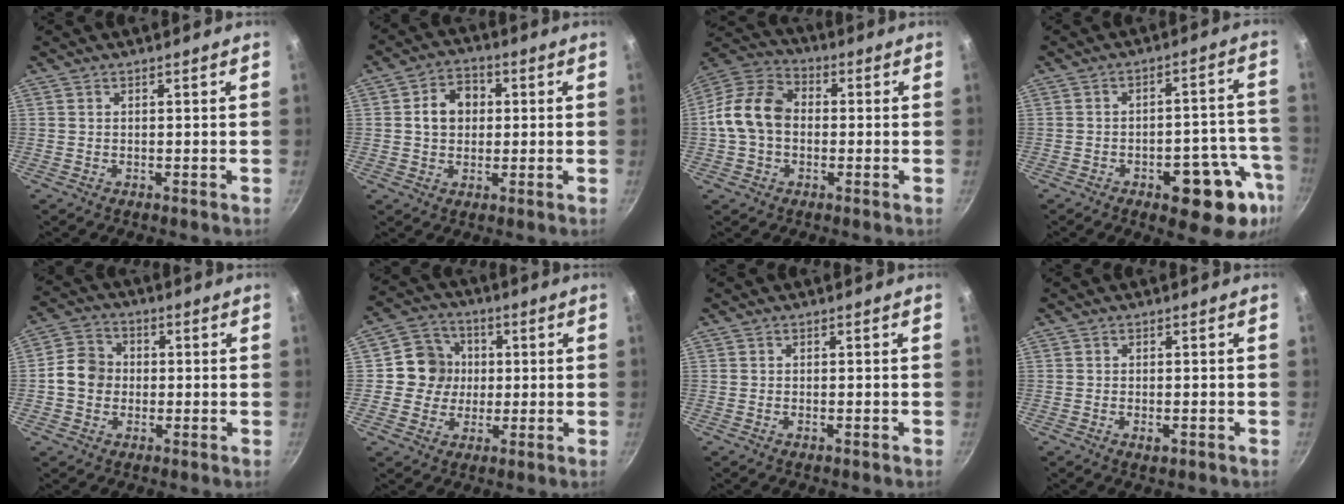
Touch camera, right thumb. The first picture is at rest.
{"total": 7.4, "force": [0.9, 6.0, 4.3], "torque": [-0.040, 0.013, 0.007]}
{"total": 12.2, "force": [-0.6, 9.2, 8.0], "torque": [-0.122, 0.033, -0.031]}
{"total": 15.2, "force": [-7.1, 6.7, 11.6], "torque": [-0.091, 0.043, -0.089]}
{"total": 7.2, "force": [-0.6, 6.3, 3.4], "torque": [-0.033, 0.017, -0.026]}
{"total": 8.8, "force": [0.6, 8.4, 2.6], "torque": [-0.001, 0.015, -0.005]}
{"total": 0.9, "force": [-0.4, 0.3, 0.7], "torque": [-0.015, 0.003, -0.009]}
{"total": 2.0, "force": [-0.9, 0.9, 1.6], "torque": [-0.030, 0.000, -0.014]}